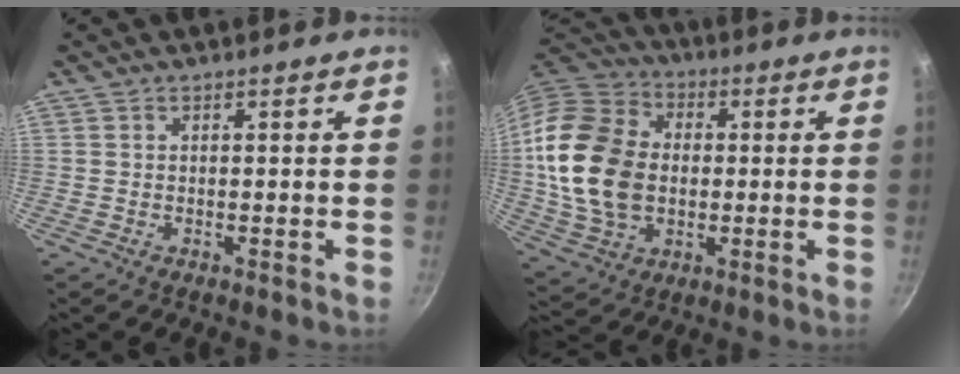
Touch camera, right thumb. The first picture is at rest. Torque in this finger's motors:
{"motor_torque": [-0.27, 1.46, 1.06, -0.65, 0.22]}